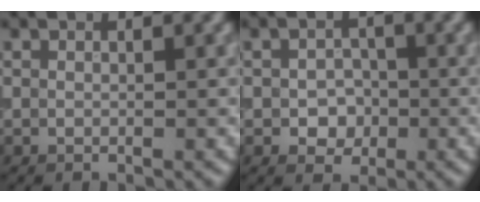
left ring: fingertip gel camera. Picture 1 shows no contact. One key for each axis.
{"total": 2.4, "fx": -0.6, "fy": 2.0, "fz": 1.3, "tx": -0.016, "ty": -0.003, "tz": -0.013}